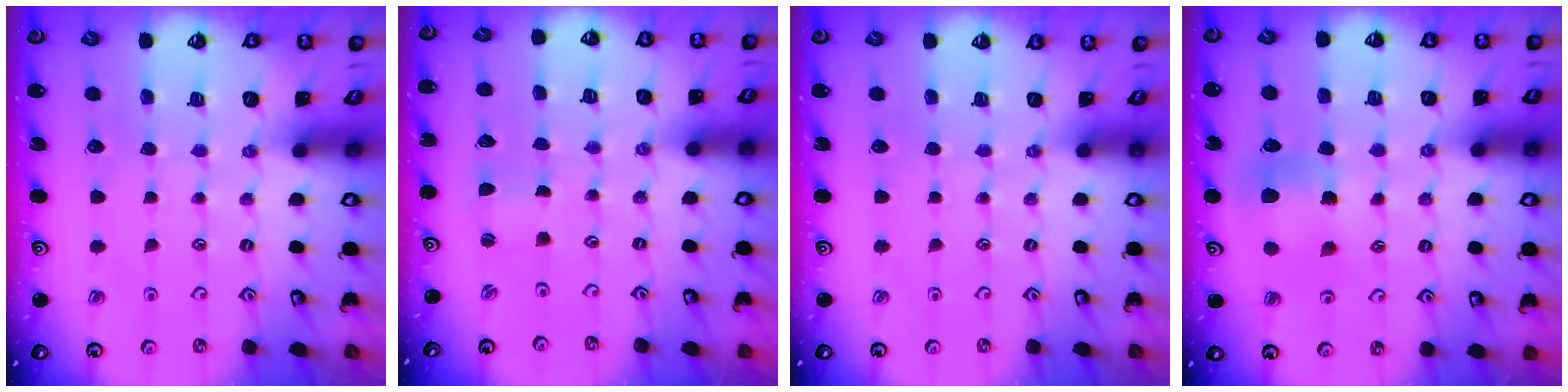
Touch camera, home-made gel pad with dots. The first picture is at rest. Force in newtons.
{"total": 0.0}
{"total": 0.0}
{"total": 6.4, "press": 6.4, "slide": 0.5}